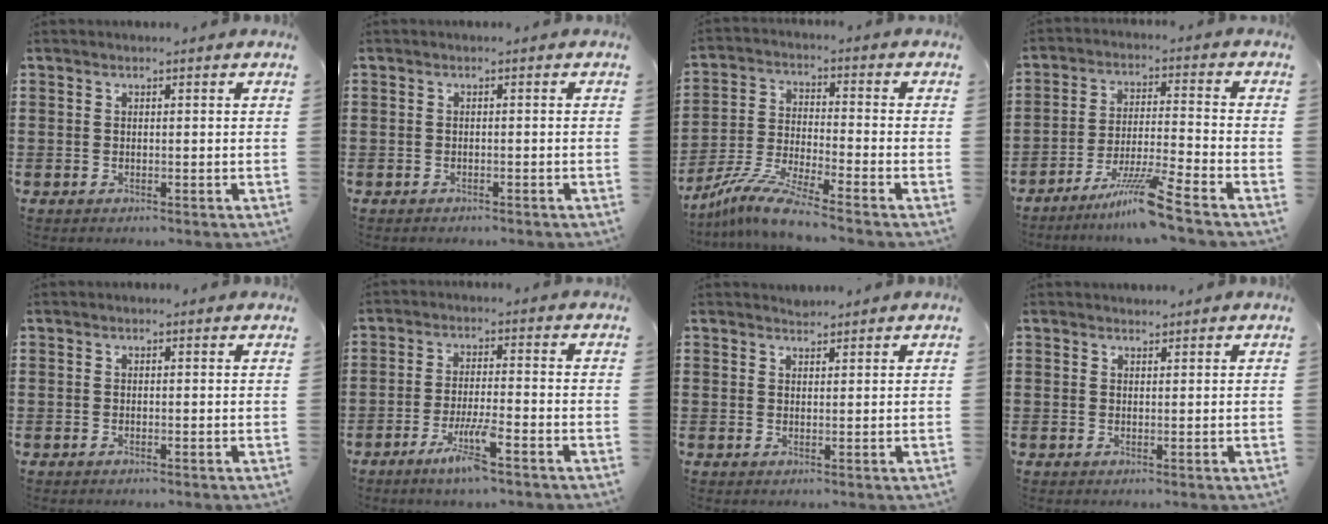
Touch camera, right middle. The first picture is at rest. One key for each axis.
{"total": 0.7, "fx": -0.7, "fy": 0.2, "fz": 0.1, "tx": -0.003, "ty": 0.000, "tz": -0.014}
{"total": 8.2, "fx": -7.2, "fy": -0.1, "fz": 3.9, "tx": -0.091, "ty": -0.007, "tz": -0.147}
{"total": 8.2, "fx": -6.3, "fy": -0.4, "fz": 5.3, "tx": -0.104, "ty": -0.011, "tz": -0.121}
{"total": 0.0}
{"total": 6.1, "fx": -3.8, "fy": 0.6, "fz": 4.8, "tx": -0.096, "ty": -0.008, "tz": -0.067}
{"total": 1.2, "fx": 1.2, "fy": 0.2, "fz": -0.2, "tx": 0.001, "ty": 0.000, "tz": 0.023}
{"total": 0.9, "fx": 0.8, "fy": 0.3, "fz": 0.0, "tx": -0.001, "ty": -0.001, "tz": 0.016}